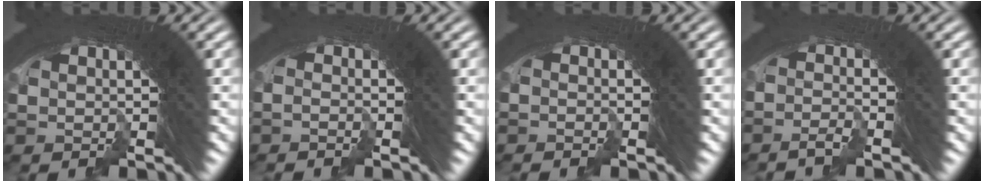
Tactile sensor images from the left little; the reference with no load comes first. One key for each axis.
{"total": 2.1, "fx": -0.4, "fy": -1.5, "fz": -1.5, "tx": 0.034, "ty": 0.004, "tz": -0.009}
{"total": 1.5, "fx": -0.2, "fy": -1.0, "fz": -1.1, "tx": 0.025, "ty": 0.004, "tz": -0.006}
{"total": 2.6, "fx": -1.3, "fy": -1.6, "fz": -1.6, "tx": 0.037, "ty": 0.002, "tz": -0.029}